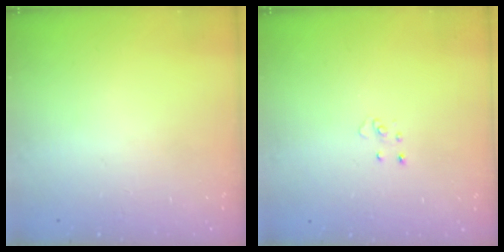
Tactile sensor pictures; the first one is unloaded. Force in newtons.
{"total": 3.7, "press": 3.7, "slide": 0.3}